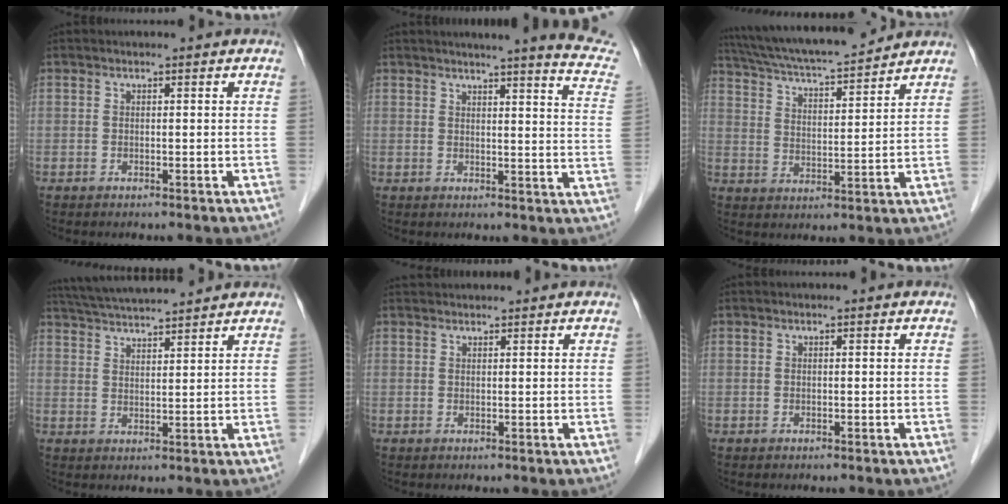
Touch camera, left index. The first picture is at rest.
{"total": 15.1, "force": [13.6, -0.3, 6.5], "torque": [-0.076, -0.065, 0.134]}
{"total": 15.8, "force": [14.4, 1.2, 6.6], "torque": [-0.122, 0.016, 0.234]}
{"total": 10.9, "force": [10.1, 0.1, 4.1], "torque": [-0.080, 0.027, 0.159]}
{"total": 3.2, "force": [3.1, 0.3, 0.6], "torque": [-0.007, 0.031, 0.048]}
{"total": 0.0}